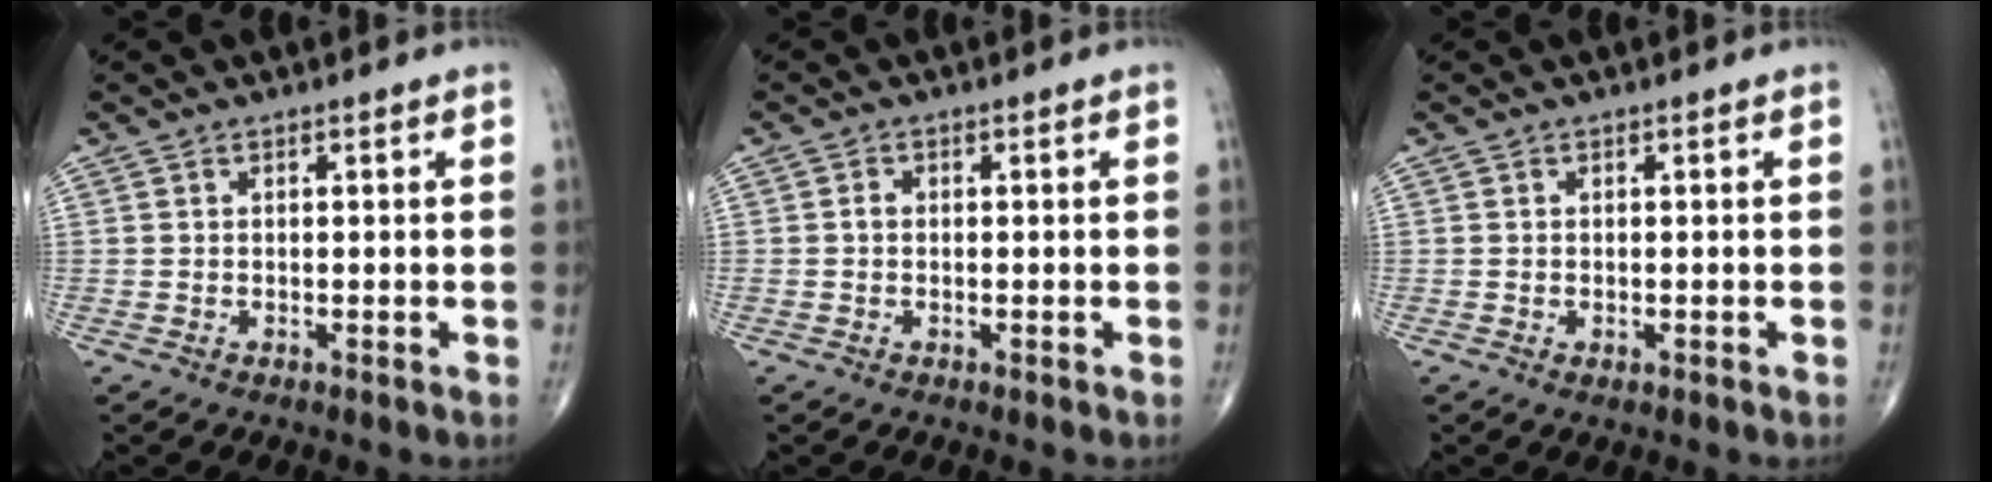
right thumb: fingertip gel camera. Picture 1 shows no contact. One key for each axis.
{"total": 1.0, "fx": -0.1, "fy": 0.8, "fz": 0.6, "tx": -0.007, "ty": 0.003, "tz": -0.003}
{"total": 0.7, "fx": -0.2, "fy": 0.4, "fz": 0.6, "tx": -0.009, "ty": -0.001, "tz": -0.001}